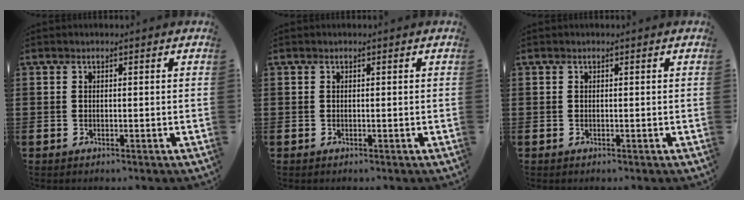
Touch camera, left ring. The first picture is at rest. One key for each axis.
{"total": 0.0}
{"total": 0.0}